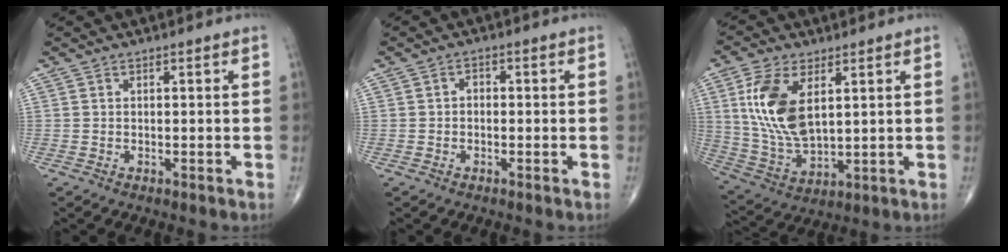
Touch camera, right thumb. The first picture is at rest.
{"total": 1.5, "force": [-0.2, 1.1, 1.0], "torque": [-0.004, 0.006, -0.010]}
{"total": 14.0, "force": [4.1, 7.3, 11.2], "torque": [-0.226, -0.016, 0.090]}